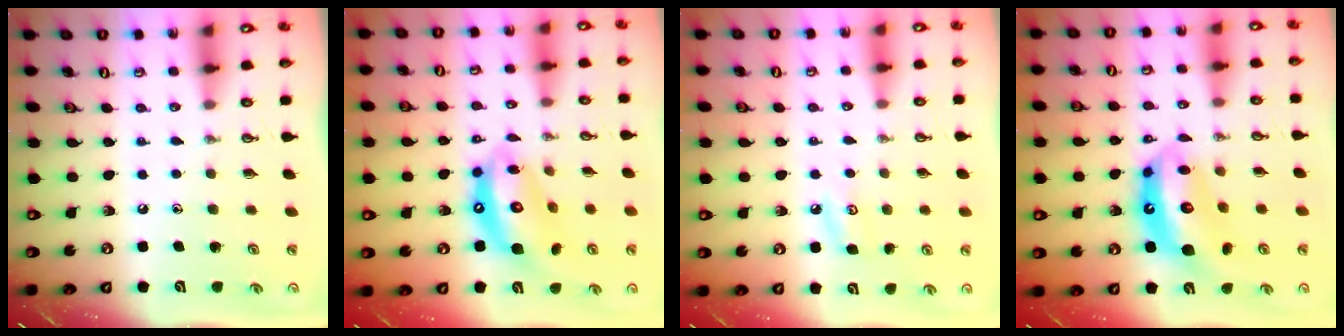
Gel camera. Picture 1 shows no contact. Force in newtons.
{"total": 14.4, "press": 14.3, "slide": 1.7}
{"total": 5.4, "press": 5.4, "slide": 0.5}
{"total": 14.1, "press": 14.0, "slide": 1.7}